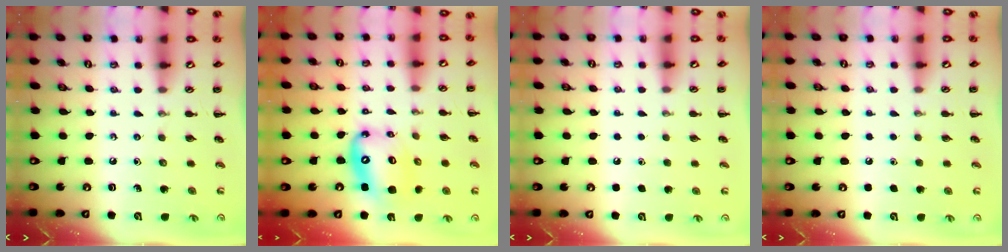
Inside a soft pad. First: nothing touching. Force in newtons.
{"total": 12.7, "press": 12.2, "slide": 3.6}
{"total": 1.6, "press": 1.6, "slide": 0.1}
{"total": 1.6, "press": 1.6, "slide": 0.1}